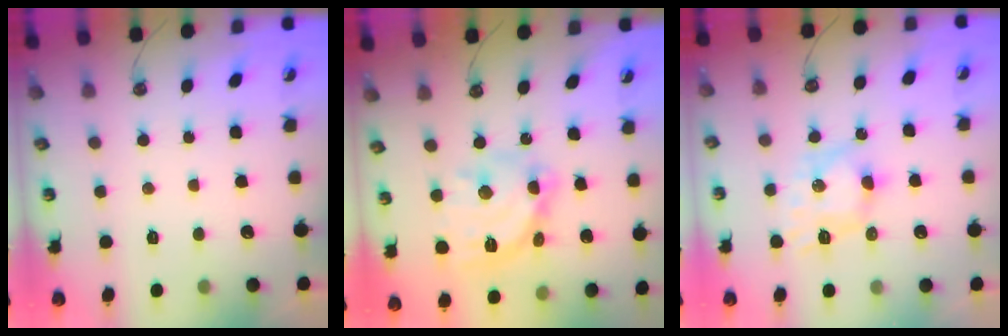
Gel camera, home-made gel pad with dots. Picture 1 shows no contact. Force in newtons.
{"total": 17.2, "press": 17.2, "slide": 1.4}
{"total": 7.7, "press": 7.7, "slide": 0.2}